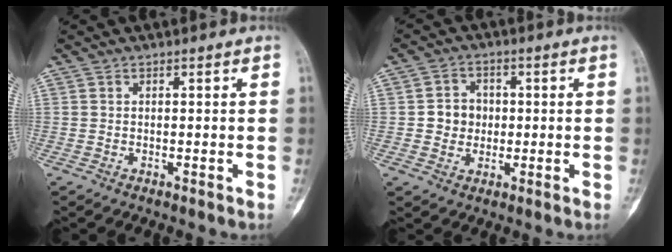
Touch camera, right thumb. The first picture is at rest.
{"total": 5.4, "force": [0.0, 5.0, 2.1], "torque": [-0.007, 0.007, -0.003]}